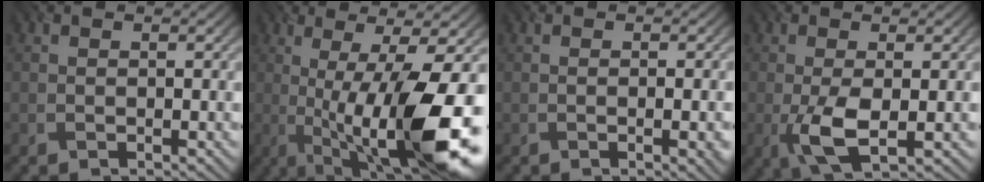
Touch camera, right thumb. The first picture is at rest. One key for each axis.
{"total": 16.3, "fx": -2.2, "fy": 3.7, "fz": 15.7, "tx": -0.243, "ty": 0.014, "tz": -0.022}
{"total": 2.2, "fx": -0.4, "fy": 0.4, "fz": 2.1, "tx": -0.030, "ty": 0.002, "tz": -0.006}
{"total": 5.4, "fx": -1.1, "fy": 1.8, "fz": 5.0, "tx": -0.107, "ty": -0.005, "tz": -0.021}